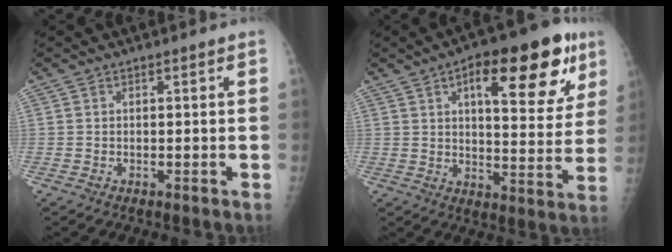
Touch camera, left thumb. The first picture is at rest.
{"total": 20.4, "force": [9.5, 7.9, 16.2], "torque": [-0.183, -0.017, 0.131]}